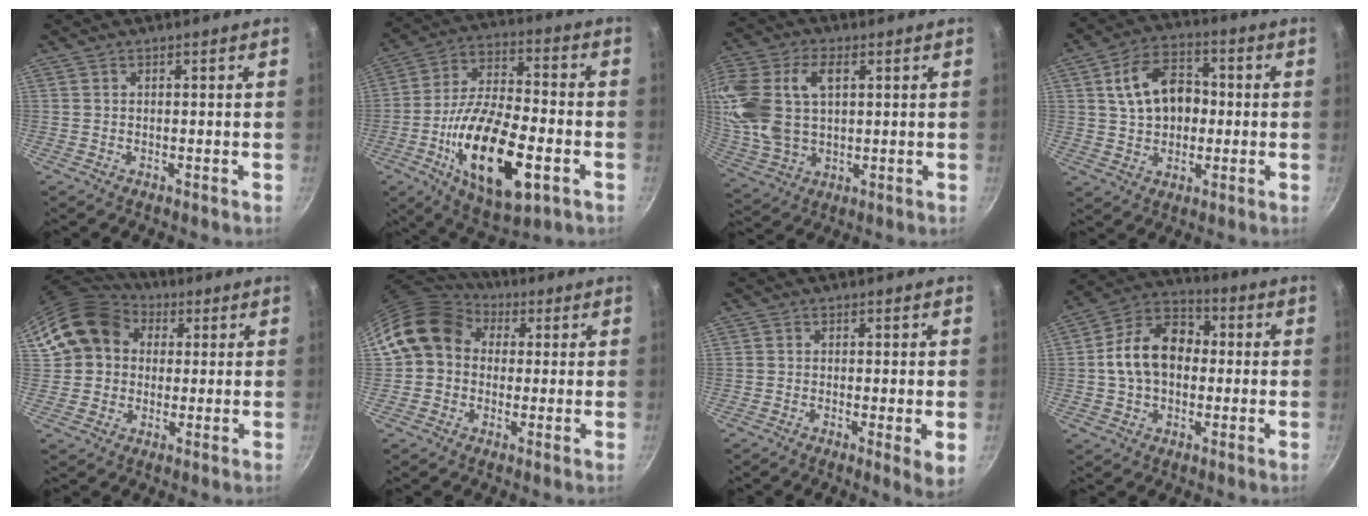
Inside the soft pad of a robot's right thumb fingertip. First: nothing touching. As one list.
[{"total": 22.2, "force": [-7.1, 9.6, 18.7], "torque": [-0.320, 0.022, -0.120]}, {"total": 19.1, "force": [4.6, 12.3, 13.9], "torque": [-0.301, 0.005, 0.092]}, {"total": 12.5, "force": [1.3, 8.9, 8.7], "torque": [-0.120, 0.021, 0.016]}, {"total": 14.4, "force": [3.8, 12.1, 6.9], "torque": [-0.100, 0.027, 0.058]}, {"total": 13.3, "force": [2.7, 11.0, 6.8], "torque": [-0.098, 0.029, 0.031]}, {"total": 4.2, "force": [-0.4, 0.7, 4.1], "torque": [-0.061, -0.016, -0.008]}, {"total": 13.8, "force": [0.1, 10.1, 9.4], "torque": [-0.128, 0.035, -0.016]}]